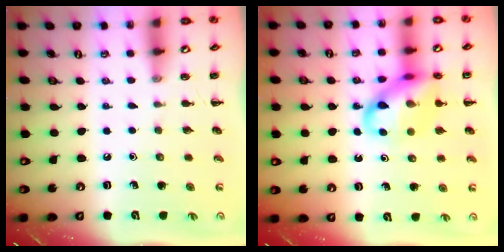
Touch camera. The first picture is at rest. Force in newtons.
{"total": 15.0, "press": 14.7, "slide": 2.8}